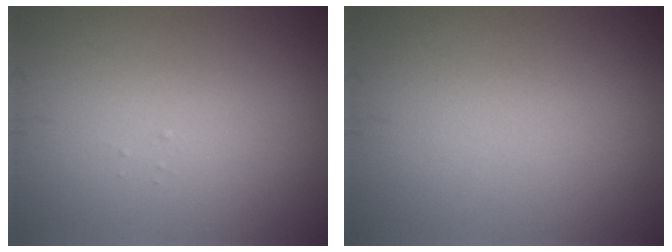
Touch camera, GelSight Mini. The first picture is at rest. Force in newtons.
{"total": 0.0}